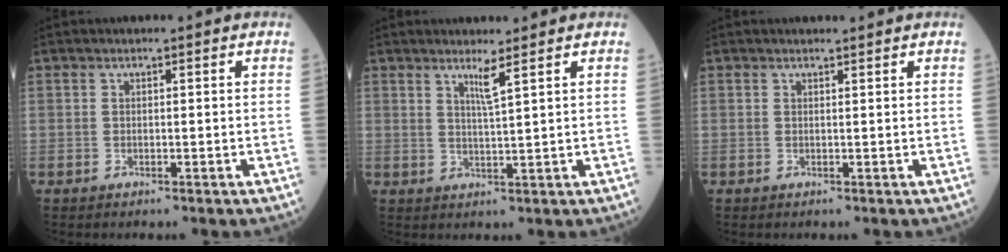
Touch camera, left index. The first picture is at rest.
{"total": 2.6, "force": [1.8, -0.8, 1.8], "torque": [-0.035, -0.012, 0.036]}
{"total": 1.1, "force": [1.0, -0.2, 0.1], "torque": [-0.008, -0.001, 0.016]}